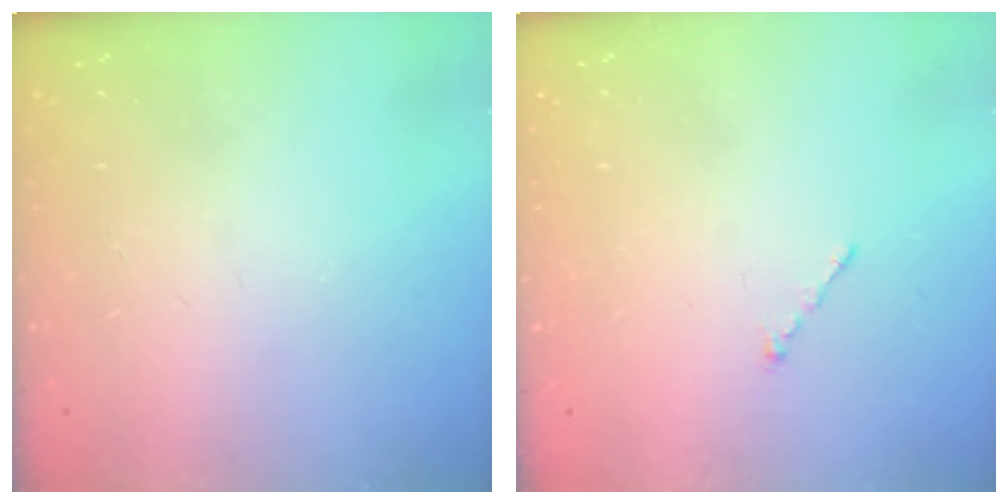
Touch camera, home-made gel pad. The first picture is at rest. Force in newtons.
{"total": 0.7, "press": 0.7, "slide": 0.2}